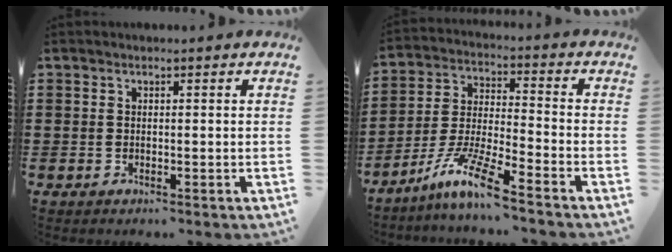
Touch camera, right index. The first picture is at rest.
{"total": 9.7, "force": [-7.4, 0.4, 6.3], "torque": [-0.137, -0.005, -0.150]}